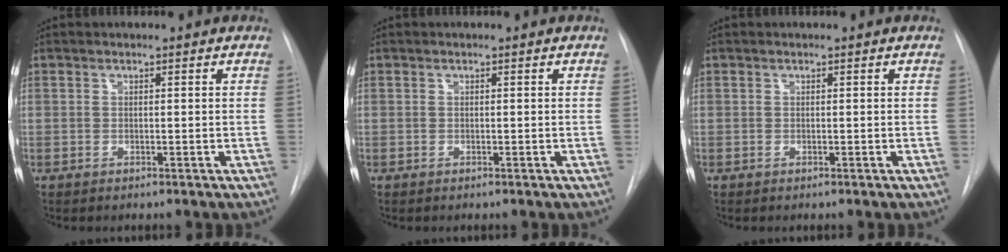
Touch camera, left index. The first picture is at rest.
{"total": 0.0}
{"total": 0.0}